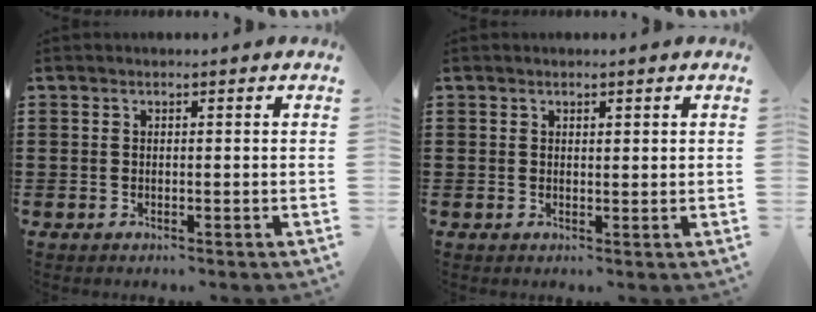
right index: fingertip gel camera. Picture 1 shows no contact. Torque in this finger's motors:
{"motor_torque": [-0.07, 0.39, 0.04, -0.01]}